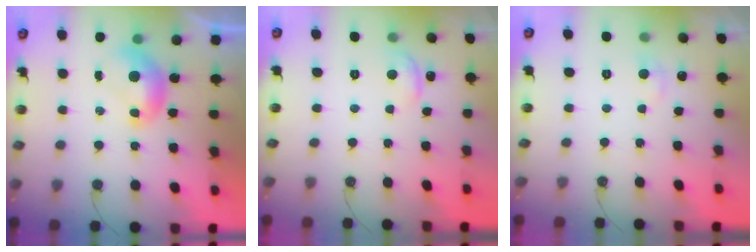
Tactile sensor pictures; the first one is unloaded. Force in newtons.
{"total": 1.8, "press": 1.6, "slide": 0.8}
{"total": 0.9, "press": 0.5, "slide": 0.8}